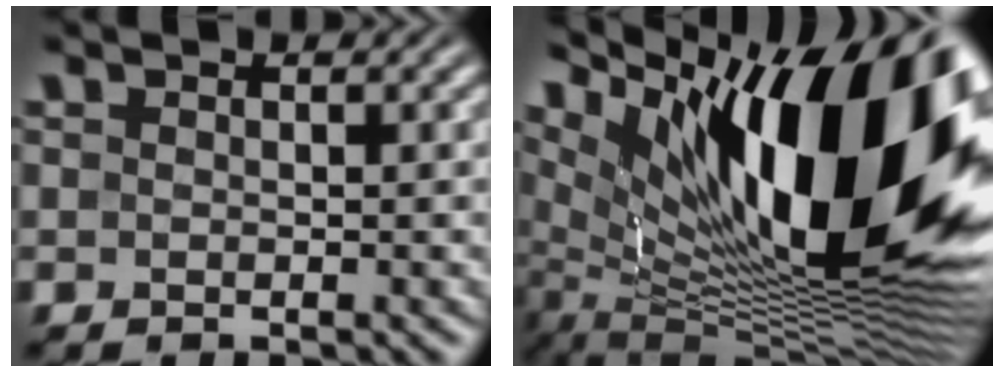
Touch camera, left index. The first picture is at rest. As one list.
[{"total": 18.3, "force": [6.8, 6.4, 15.7], "torque": [-0.234, 0.015, 0.111]}]